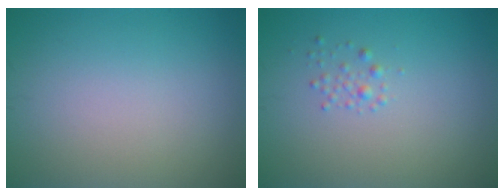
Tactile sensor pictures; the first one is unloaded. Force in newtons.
{"total": 0.9, "press": 0.9, "slide": 0.1}